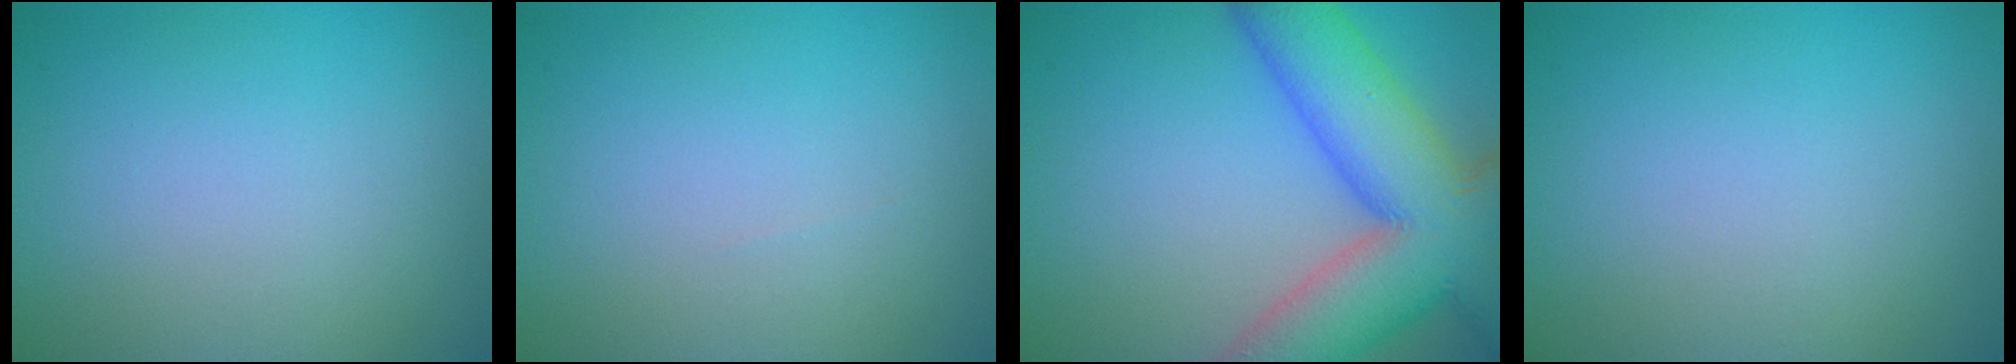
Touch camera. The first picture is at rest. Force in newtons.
{"total": 0.0}
{"total": 12.9, "press": 12.9, "slide": 1.0}
{"total": 0.0}